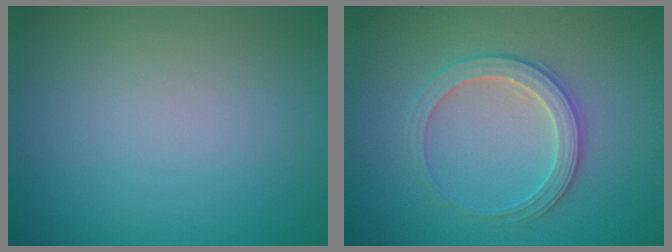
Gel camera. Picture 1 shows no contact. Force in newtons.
{"total": 2.9, "press": 2.9, "slide": 0.3}